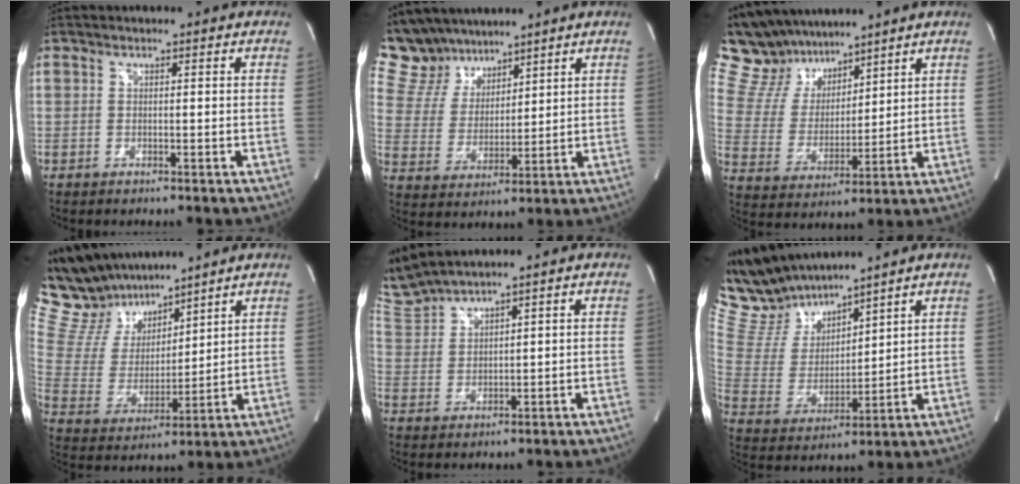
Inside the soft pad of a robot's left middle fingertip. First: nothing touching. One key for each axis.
{"total": 10.5, "fx": 9.2, "fy": 4.9, "fz": 1.2, "tx": -0.037, "ty": 0.022, "tz": 0.189}
{"total": 13.4, "fx": 11.6, "fy": 5.7, "fz": 3.4, "tx": -0.077, "ty": 0.029, "tz": 0.225}
{"total": 14.8, "fx": 13.0, "fy": 5.2, "fz": 4.9, "tx": -0.111, "ty": 0.022, "tz": 0.255}
{"total": 6.7, "fx": 6.4, "fy": -0.8, "fz": 1.6, "tx": -0.058, "ty": 0.009, "tz": 0.146}
{"total": 11.8, "fx": 11.2, "fy": 2.5, "fz": 2.8, "tx": -0.081, "ty": 0.012, "tz": 0.239}